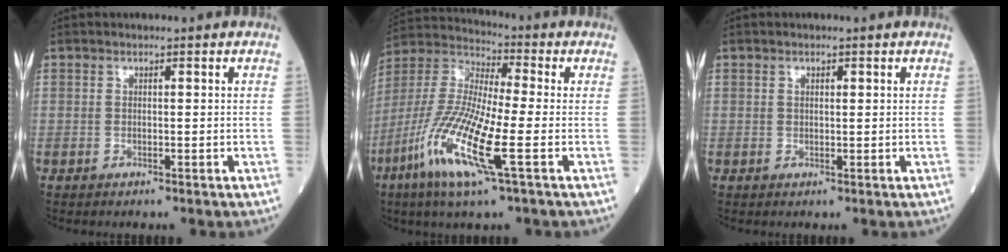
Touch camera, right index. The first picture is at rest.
{"total": 15.9, "force": [-5.5, 1.5, 14.8], "torque": [-0.316, -0.020, -0.113]}
{"total": 0.9, "force": [0.3, 0.4, 0.7], "torque": [-0.012, -0.001, 0.006]}